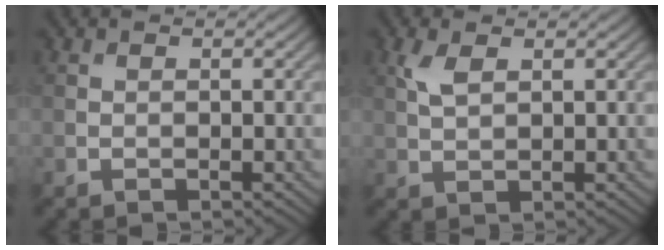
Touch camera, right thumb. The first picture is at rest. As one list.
[{"total": 2.6, "force": [1.2, 1.2, 2.0], "torque": [-0.053, 0.003, 0.027]}]